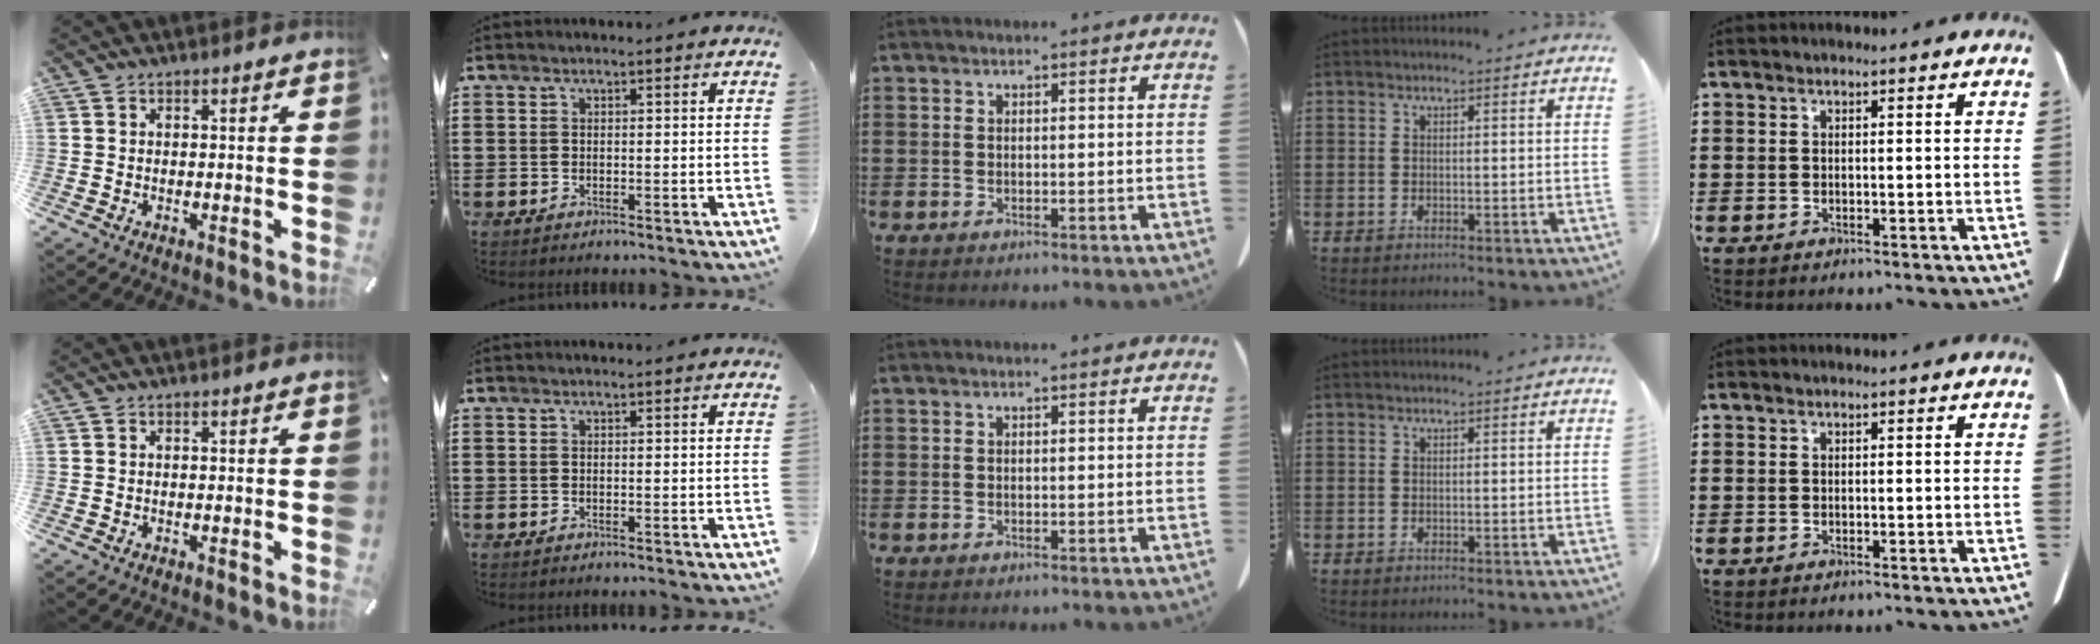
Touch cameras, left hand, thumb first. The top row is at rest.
{}